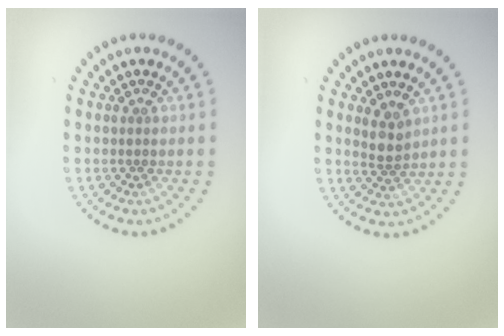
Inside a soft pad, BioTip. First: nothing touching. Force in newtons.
{"total": 2.0, "press": 1.7, "slide": 1.1}